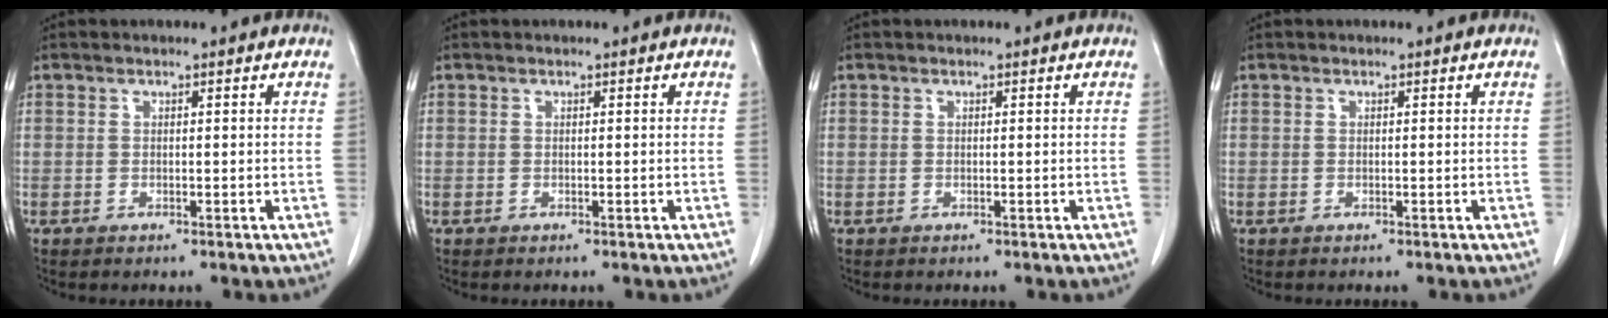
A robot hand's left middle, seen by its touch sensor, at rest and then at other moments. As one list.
[{"total": 0.0}, {"total": 0.0}, {"total": 0.0}]